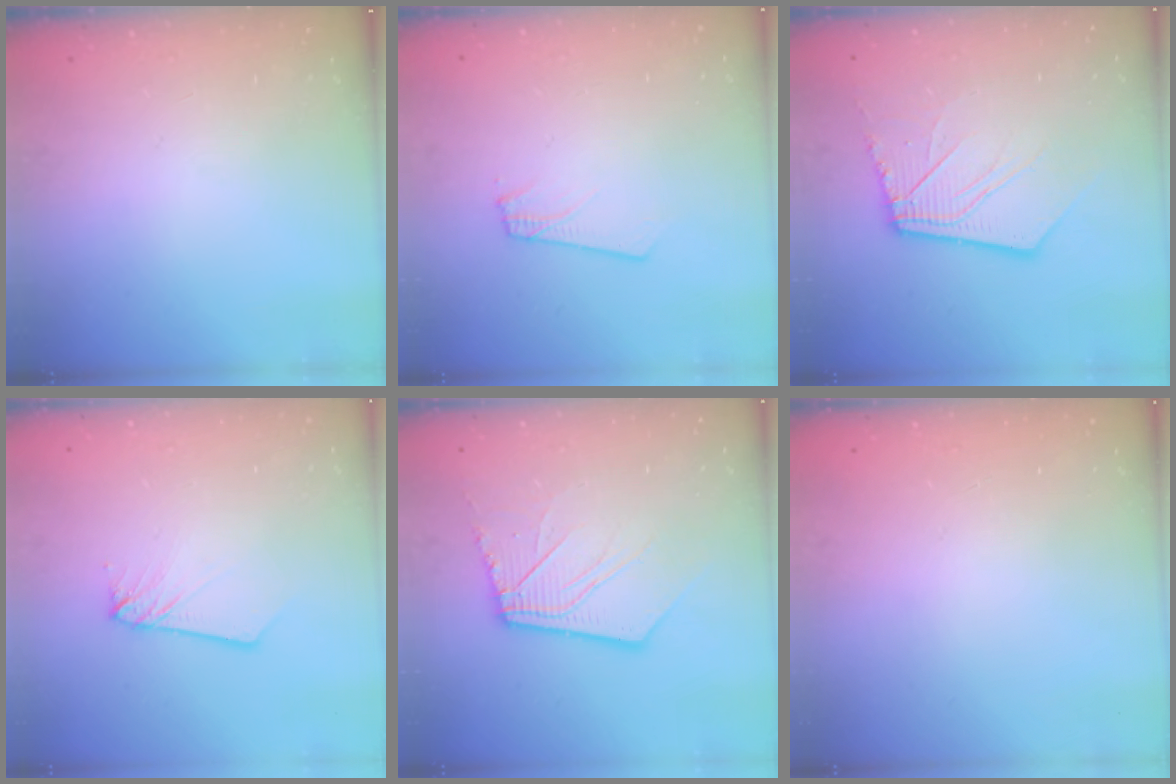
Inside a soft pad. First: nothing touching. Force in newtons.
{"total": 1.8, "press": 1.8, "slide": 0.1}
{"total": 12.4, "press": 12.3, "slide": 1.7}
{"total": 2.6, "press": 2.6, "slide": 0.2}
{"total": 12.4, "press": 12.3, "slide": 1.7}
{"total": 0.0}